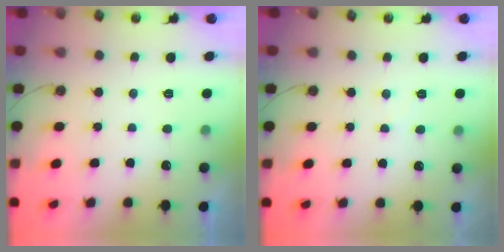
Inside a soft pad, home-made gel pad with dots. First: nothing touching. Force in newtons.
{"total": 3.8, "press": 3.7, "slide": 0.7}